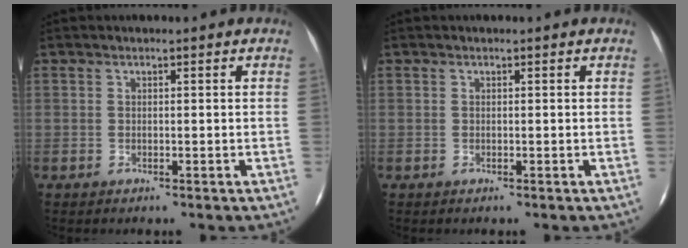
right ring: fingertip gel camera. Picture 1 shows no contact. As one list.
[{"total": 0.0}]